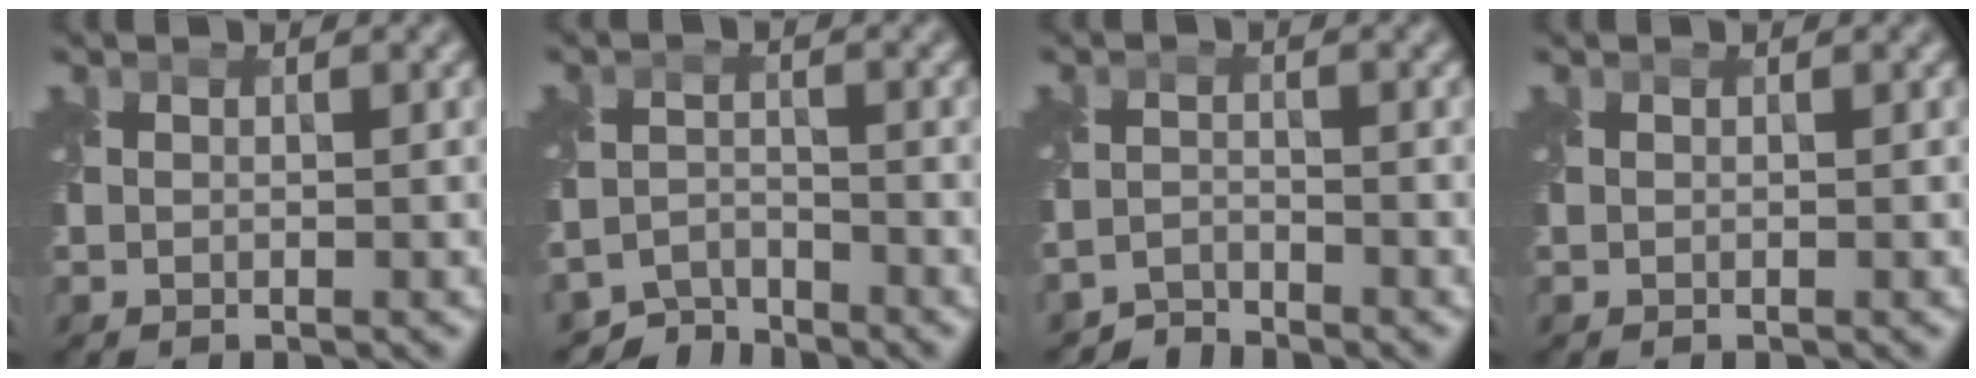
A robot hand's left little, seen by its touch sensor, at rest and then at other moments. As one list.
[{"total": 3.6, "force": [-3.5, 0.8, 0.0], "torque": [0.004, -0.007, -0.068]}, {"total": 2.3, "force": [-2.3, 0.2, -0.4], "torque": [0.010, 0.000, -0.050]}, {"total": 0.0}]